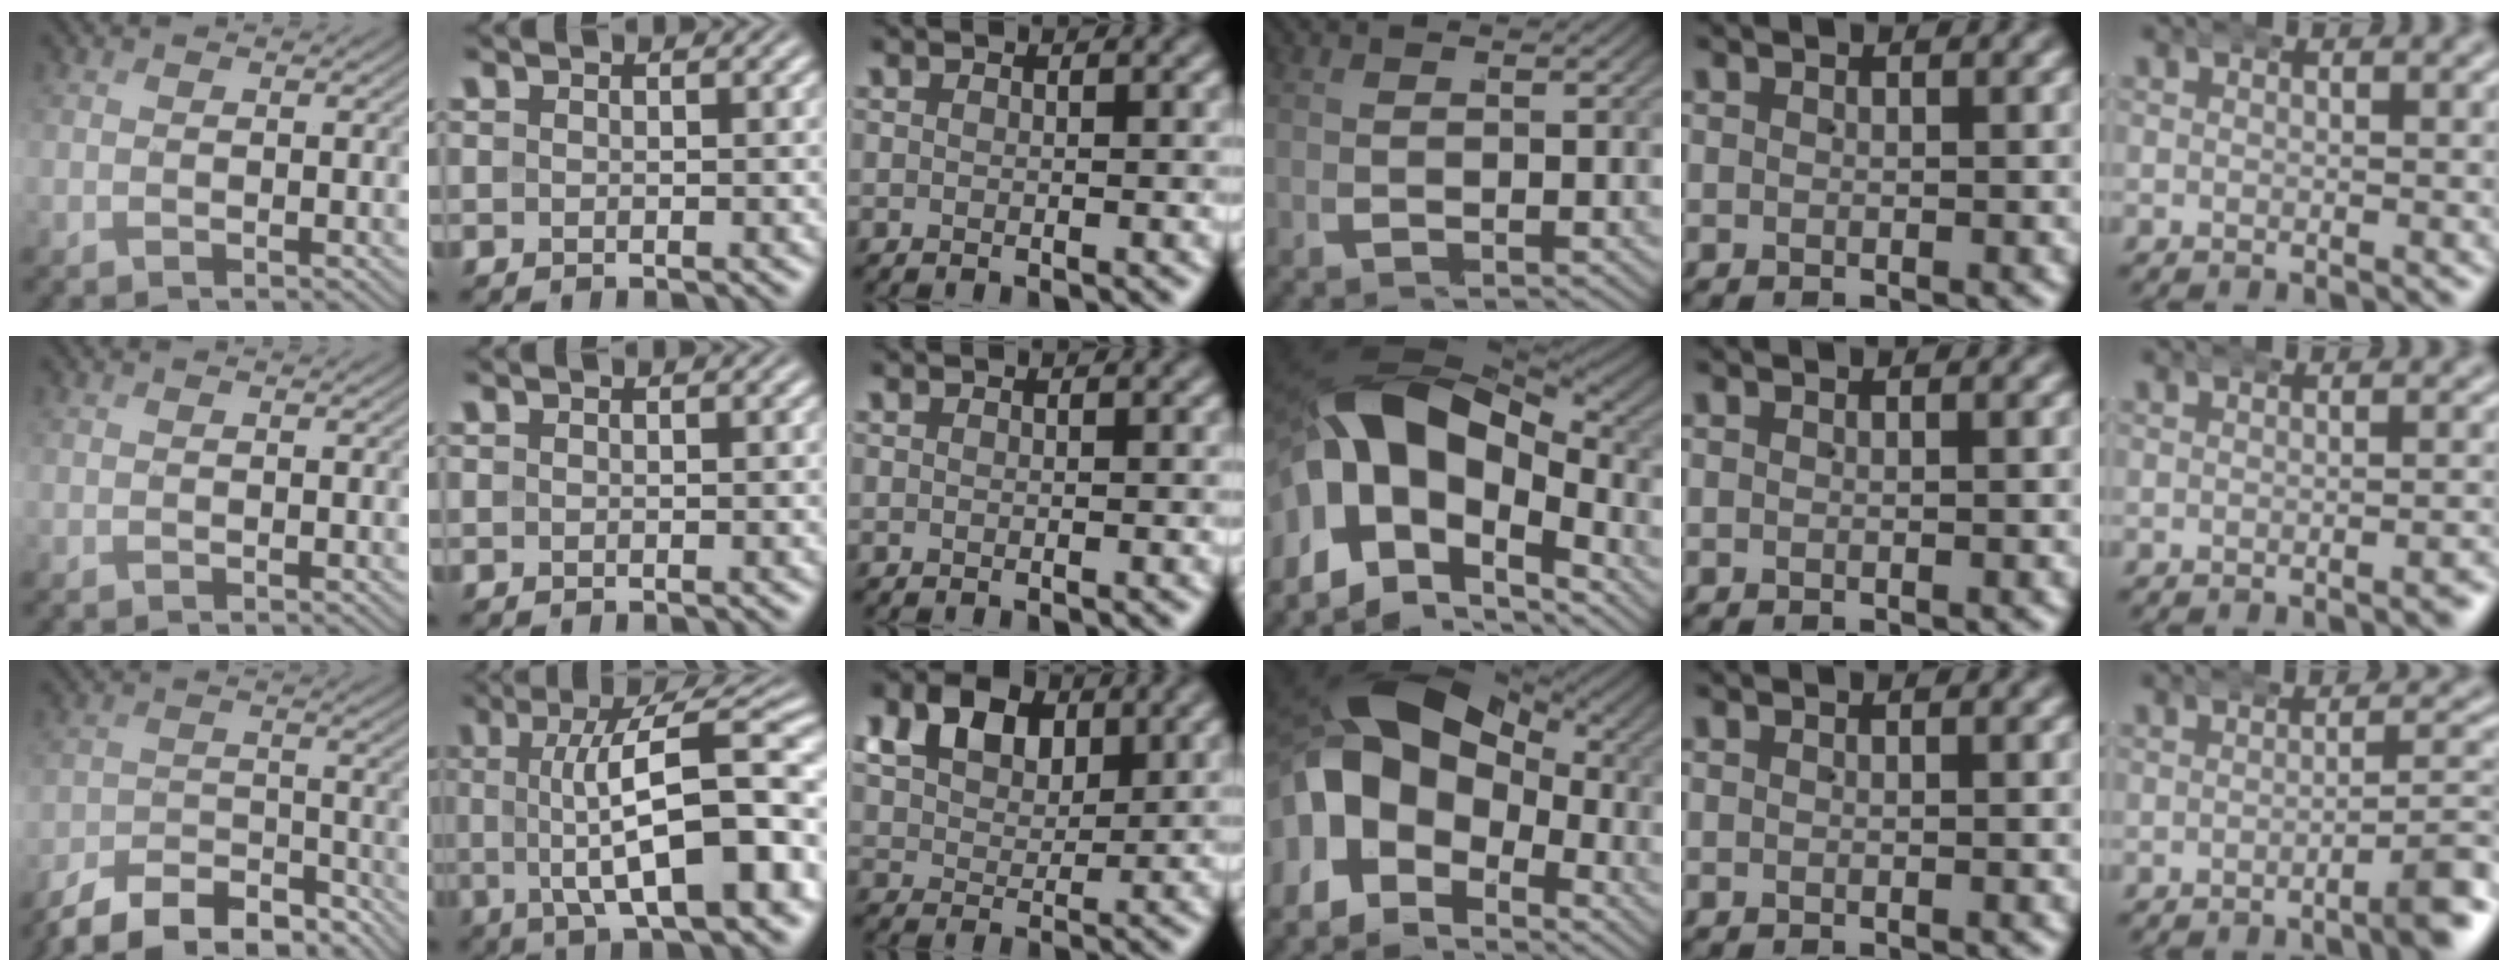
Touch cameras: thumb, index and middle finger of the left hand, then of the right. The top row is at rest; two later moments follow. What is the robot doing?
{"motion": "wrap", "object": "arm wrap"}